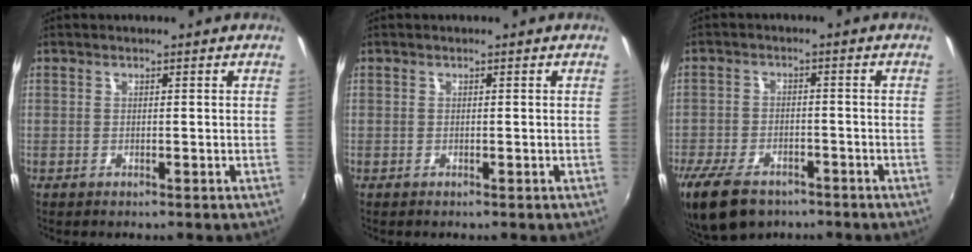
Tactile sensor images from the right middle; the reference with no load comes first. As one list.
[{"total": 0.0}, {"total": 12.6, "force": [-8.9, 6.3, 6.3], "torque": [-0.163, -0.030, -0.157]}]